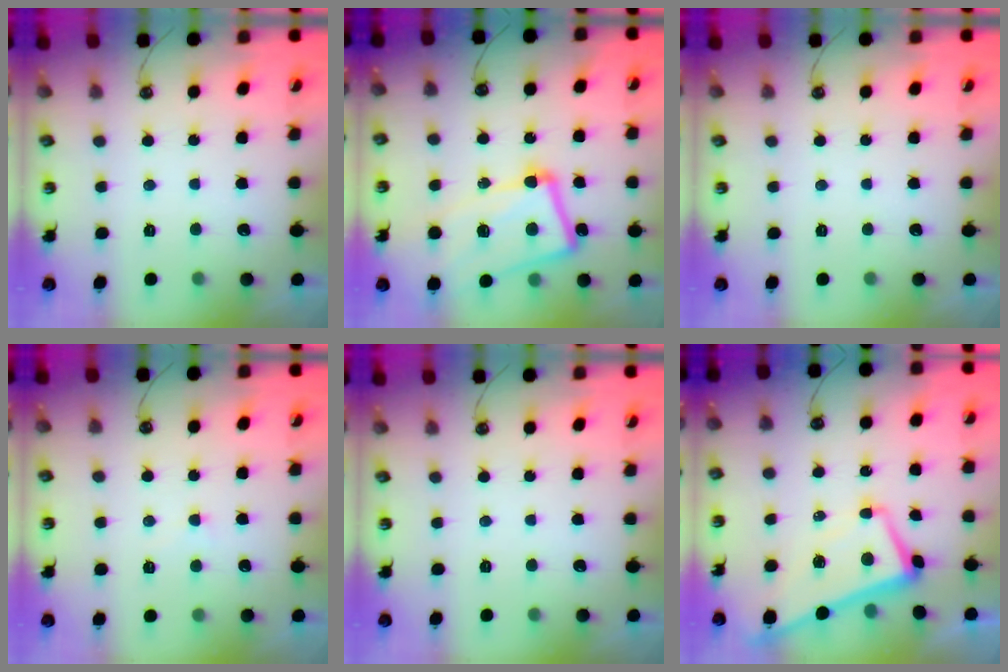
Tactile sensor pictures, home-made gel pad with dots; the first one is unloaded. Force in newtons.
{"total": 17.1, "press": 17.0, "slide": 2.0}
{"total": 0.0}
{"total": 4.3, "press": 4.2, "slide": 0.5}
{"total": 0.0}
{"total": 4.3, "press": 4.2, "slide": 0.8}